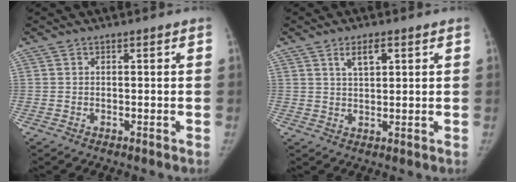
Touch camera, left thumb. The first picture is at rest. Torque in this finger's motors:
{"motor_torque": [0.24, 0.15, 0.64, -0.40, 0.14]}